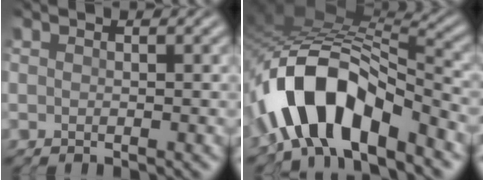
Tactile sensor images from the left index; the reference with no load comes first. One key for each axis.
{"total": 10.2, "fx": -5.1, "fy": 4.1, "fz": 7.8, "tx": -0.141, "ty": 0.016, "tz": -0.094}